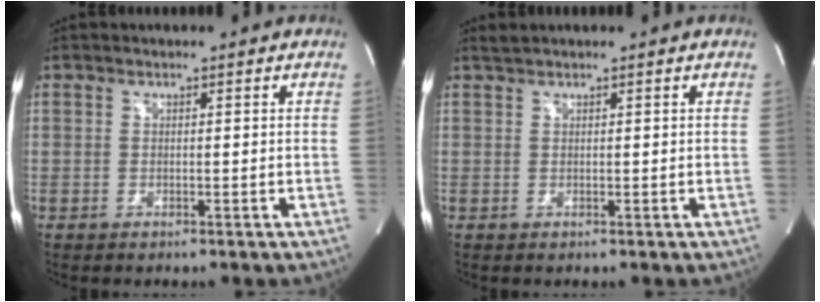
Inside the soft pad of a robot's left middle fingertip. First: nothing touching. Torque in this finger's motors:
{"motor_torque": [0.07, -0.04, -0.06, 0.01]}